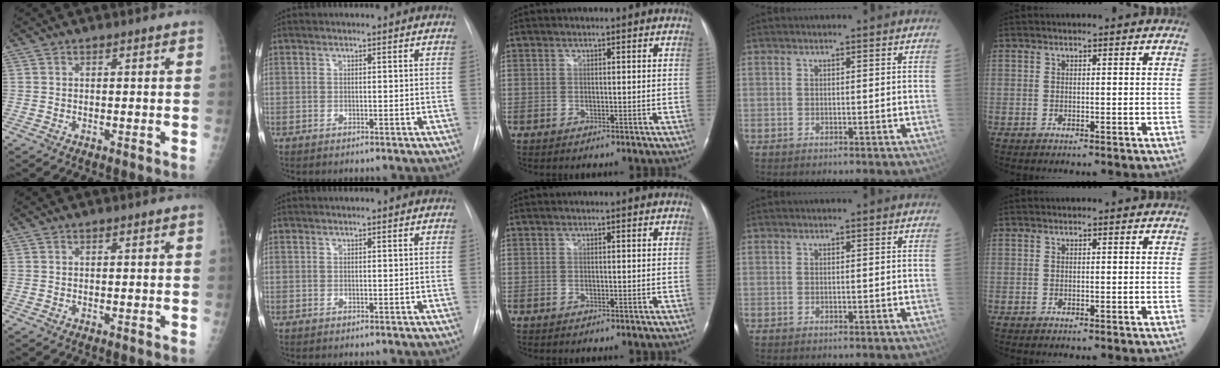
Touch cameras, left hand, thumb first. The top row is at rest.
{}